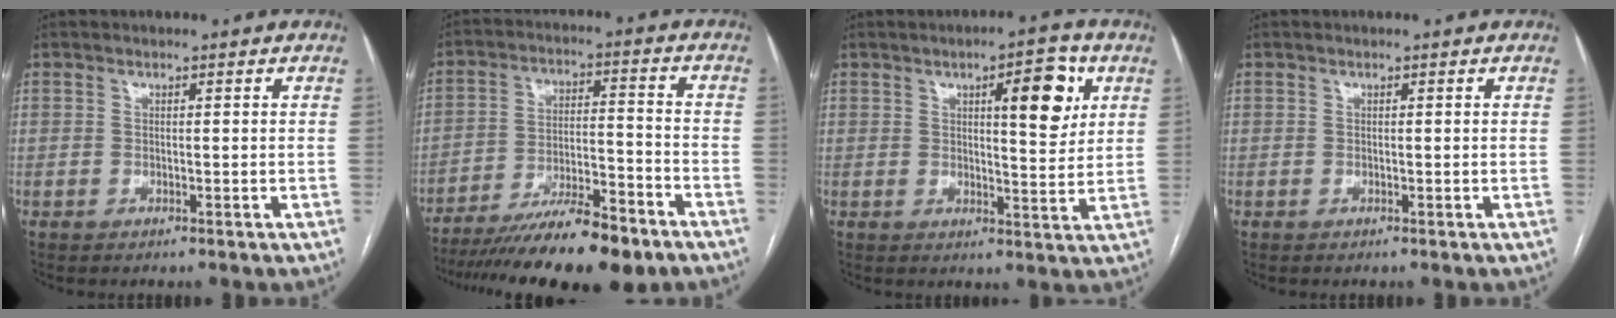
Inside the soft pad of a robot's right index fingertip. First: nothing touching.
{"total": 17.5, "force": [-13.7, 2.6, 10.5], "torque": [-0.154, -0.006, -0.223]}
{"total": 8.6, "force": [3.3, 2.2, 7.7], "torque": [-0.106, 0.005, 0.045]}
{"total": 0.0}